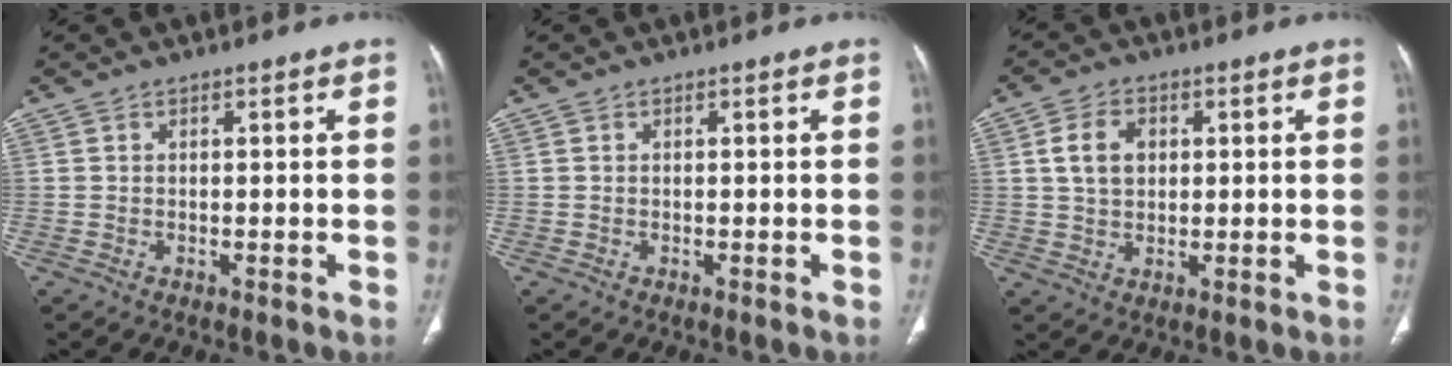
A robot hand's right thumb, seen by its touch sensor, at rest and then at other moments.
{"total": 0.0}
{"total": 6.3, "force": [1.5, 4.6, 4.1], "torque": [-0.059, -0.001, 0.026]}